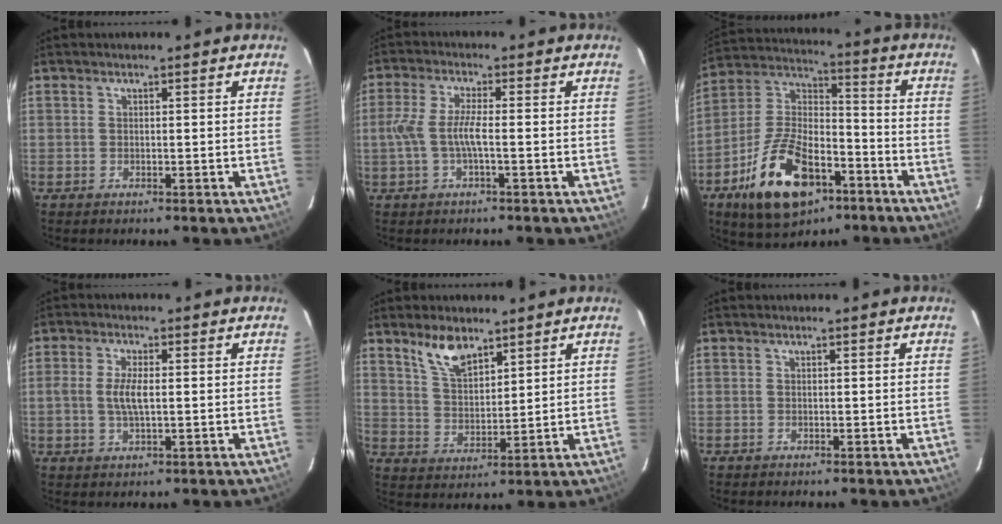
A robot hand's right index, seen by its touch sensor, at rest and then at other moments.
{"total": 5.4, "force": [-1.2, 0.6, 5.2], "torque": [-0.114, 0.001, -0.021]}
{"total": 19.4, "force": [-9.7, 10.2, 13.4], "torque": [-0.279, 0.006, -0.162]}
{"total": 4.4, "force": [-0.1, 1.6, 4.1], "torque": [-0.082, 0.000, 0.000]}
{"total": 7.5, "force": [5.4, 3.1, 4.2], "torque": [-0.075, 0.006, 0.109]}
{"total": 0.0}